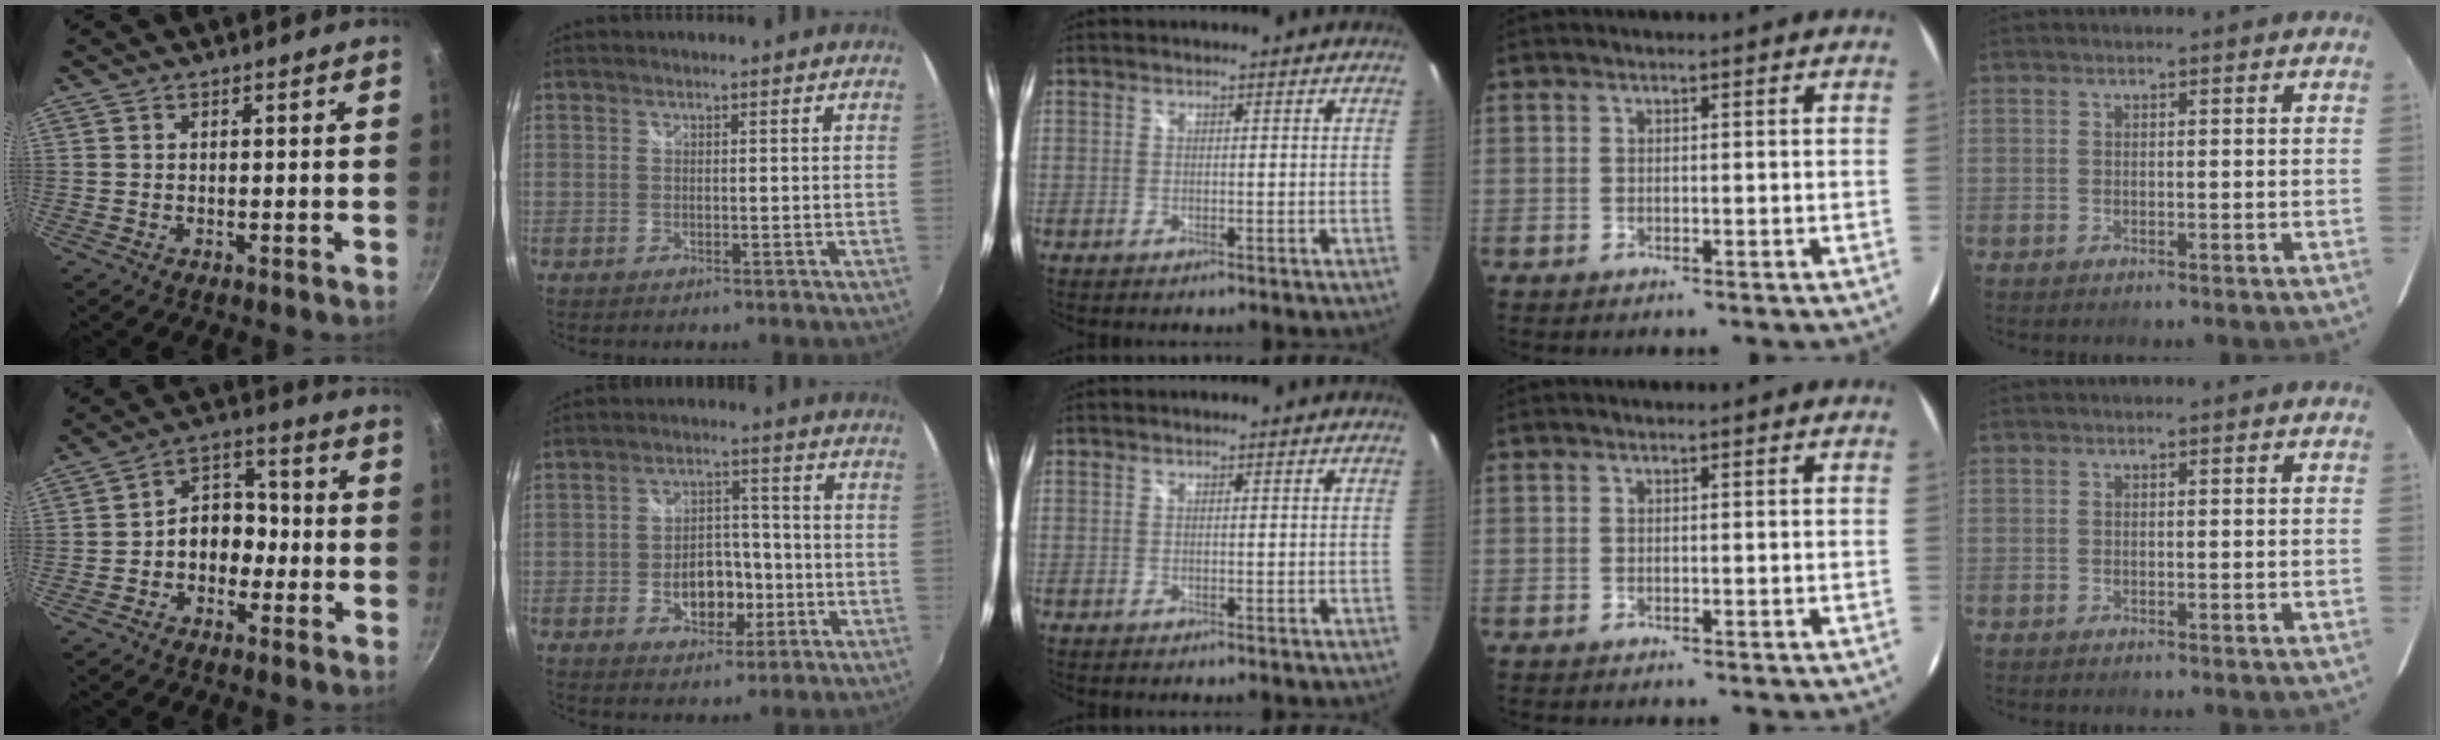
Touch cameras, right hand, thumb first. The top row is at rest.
{"thumb": {"total": 7.9, "force": [-2.0, 6.1, 4.6], "torque": [-0.020, 0.040, -0.043]}, "index": {"total": 8.9, "force": [-2.9, 5.9, 6.0], "torque": [-0.110, 0.014, -0.034]}}